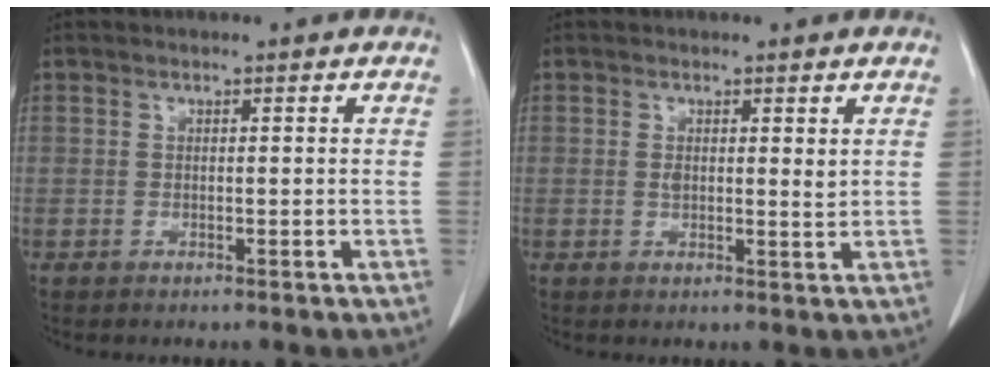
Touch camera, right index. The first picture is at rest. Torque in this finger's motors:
{"motor_torque": [-0.04, 0.15, 0.00, 0.00]}